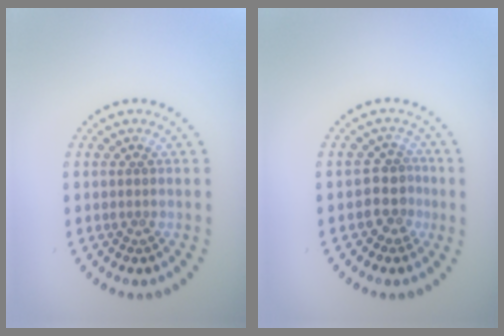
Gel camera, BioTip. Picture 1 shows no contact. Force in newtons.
{"total": 2.6, "press": 2.1, "slide": 1.6}